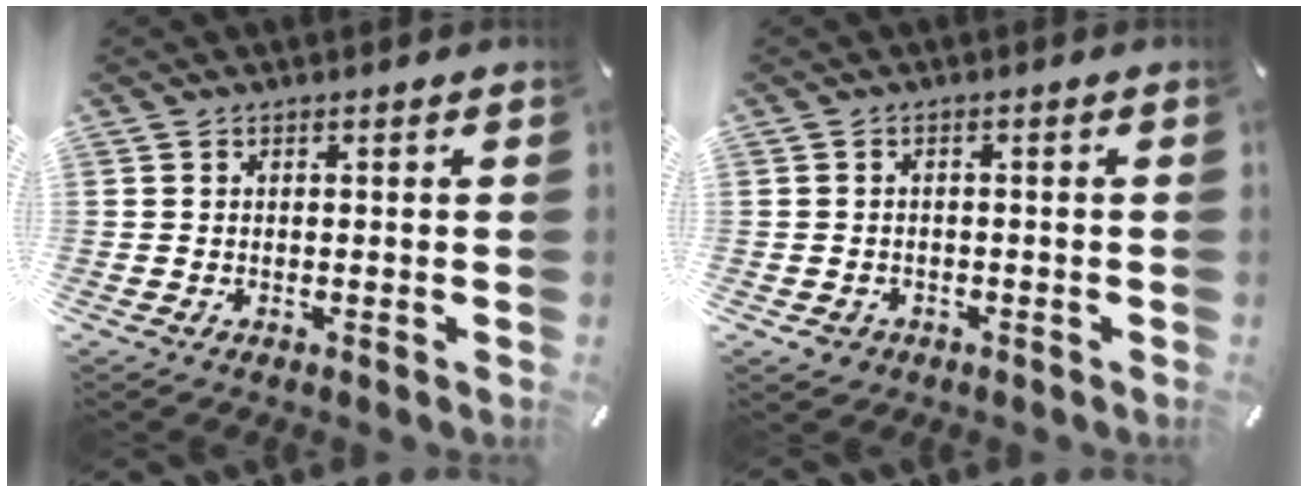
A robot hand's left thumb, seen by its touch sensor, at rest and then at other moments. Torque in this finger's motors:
{"motor_torque": [0.26, 0.29, -0.02, 0.03, 0.01]}